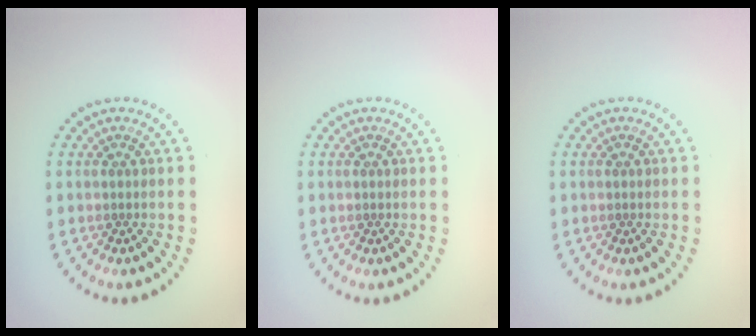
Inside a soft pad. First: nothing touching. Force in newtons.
{"total": 0.0}
{"total": 0.0}